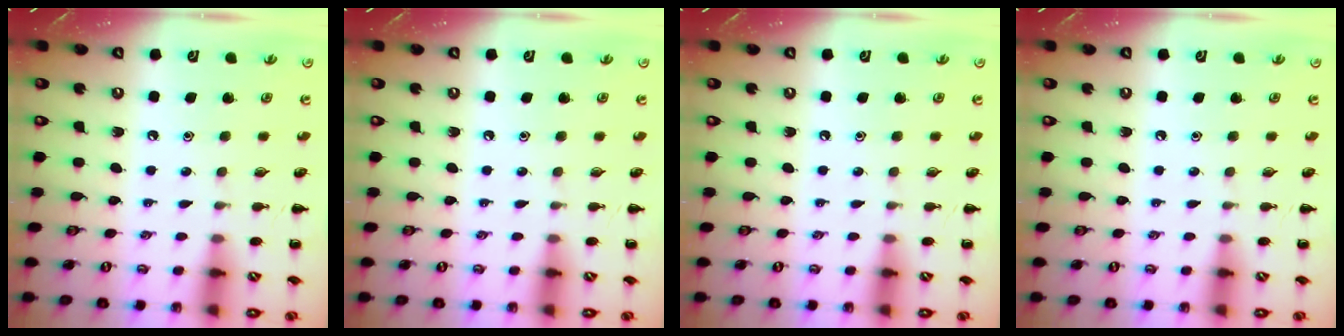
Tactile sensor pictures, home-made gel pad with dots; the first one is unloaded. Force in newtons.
{"total": 0.0}
{"total": 0.0}
{"total": 0.0}